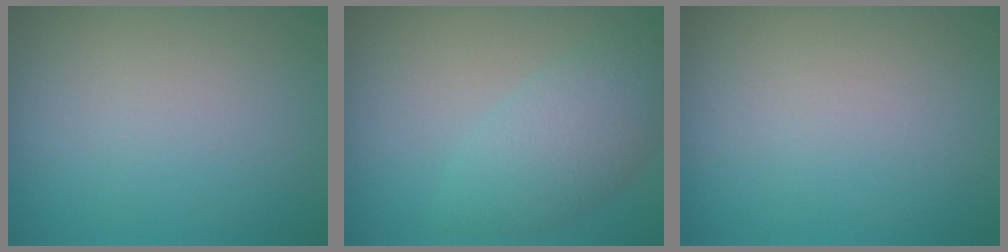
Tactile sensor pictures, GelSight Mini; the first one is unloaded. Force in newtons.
{"total": 4.5, "press": 4.5, "slide": 0.0}
{"total": 0.0}